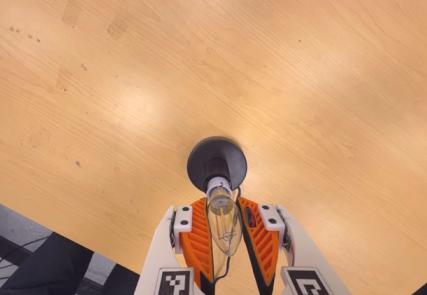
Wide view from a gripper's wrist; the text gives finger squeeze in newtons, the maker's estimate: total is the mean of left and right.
{"total": 12.0, "left": 11.6, "right": 12.5}